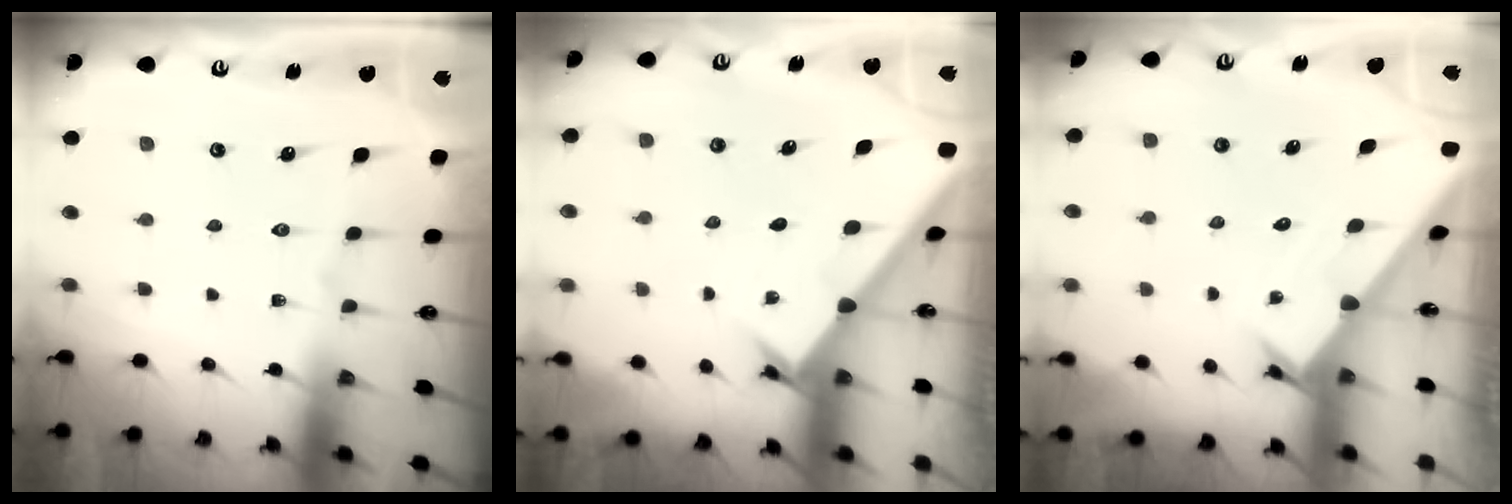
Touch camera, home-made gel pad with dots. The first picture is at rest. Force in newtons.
{"total": 1.6, "press": 1.6, "slide": 0.1}
{"total": 1.7, "press": 1.7, "slide": 0.1}